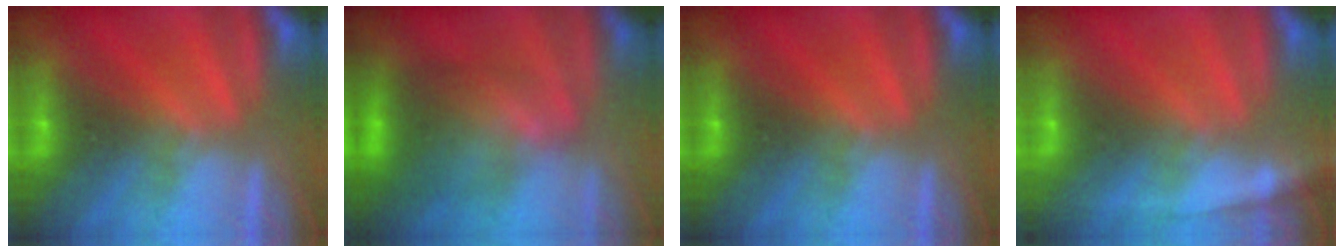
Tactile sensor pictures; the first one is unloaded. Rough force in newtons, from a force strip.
{"total": 3.5}
{"total": 0.0}
{"total": 1.4}